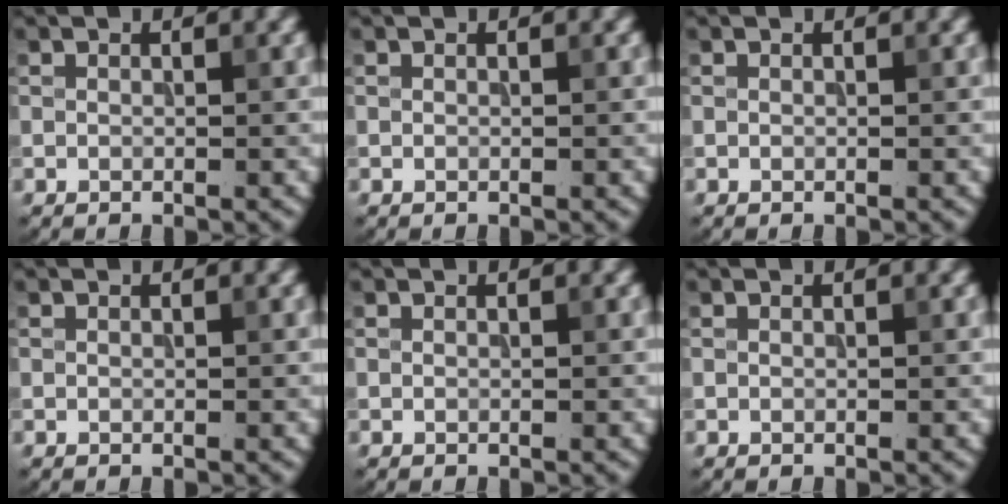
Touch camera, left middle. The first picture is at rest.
{"total": 0.0}
{"total": 0.0}
{"total": 0.0}
{"total": 0.0}
{"total": 0.0}